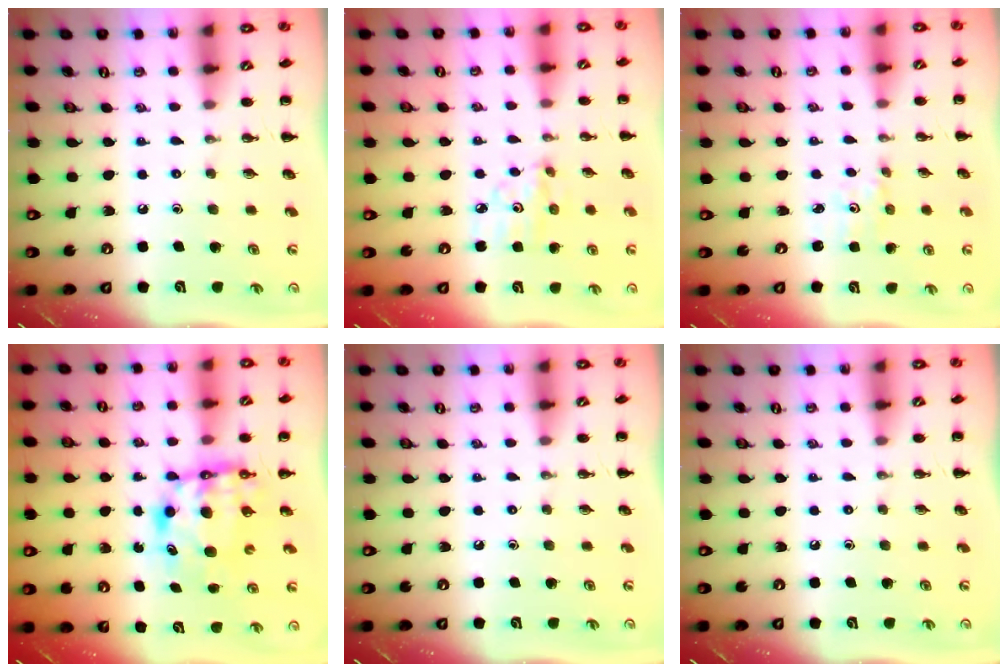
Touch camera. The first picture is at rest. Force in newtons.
{"total": 6.5, "press": 6.4, "slide": 1.0}
{"total": 0.9, "press": 0.8, "slide": 0.4}
{"total": 6.5, "press": 6.2, "slide": 1.9}
{"total": 0.0}
{"total": 0.0}